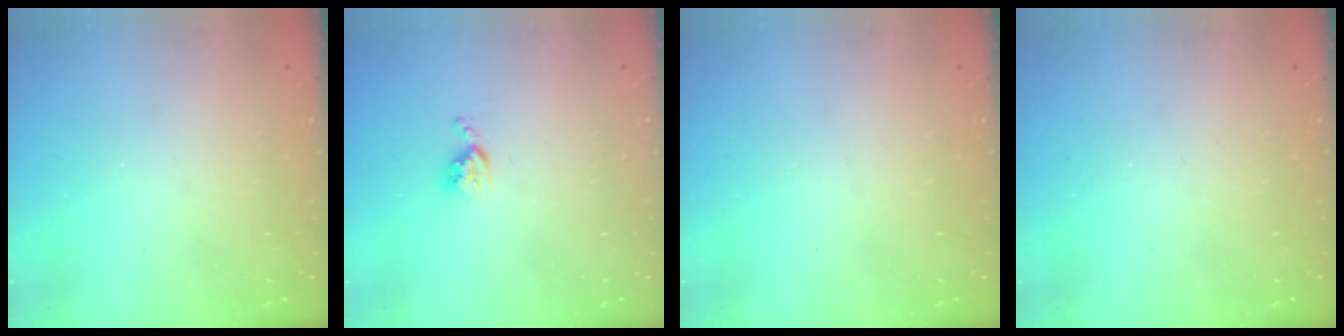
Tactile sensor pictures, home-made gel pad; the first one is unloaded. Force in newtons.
{"total": 4.5, "press": 4.5, "slide": 0.6}
{"total": 0.0}
{"total": 0.0}